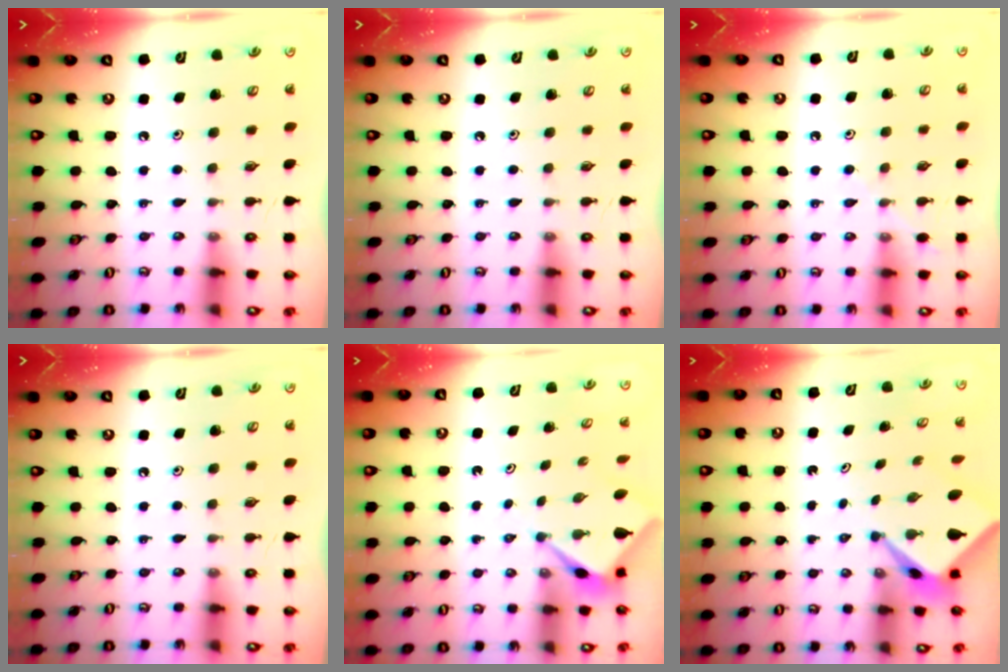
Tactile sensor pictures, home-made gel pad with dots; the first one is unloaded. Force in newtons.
{"total": 0.0}
{"total": 5.5, "press": 5.4, "slide": 0.7}
{"total": 0.0}
{"total": 2.8, "press": 2.8, "slide": 0.1}
{"total": 2.6, "press": 2.6, "slide": 0.2}